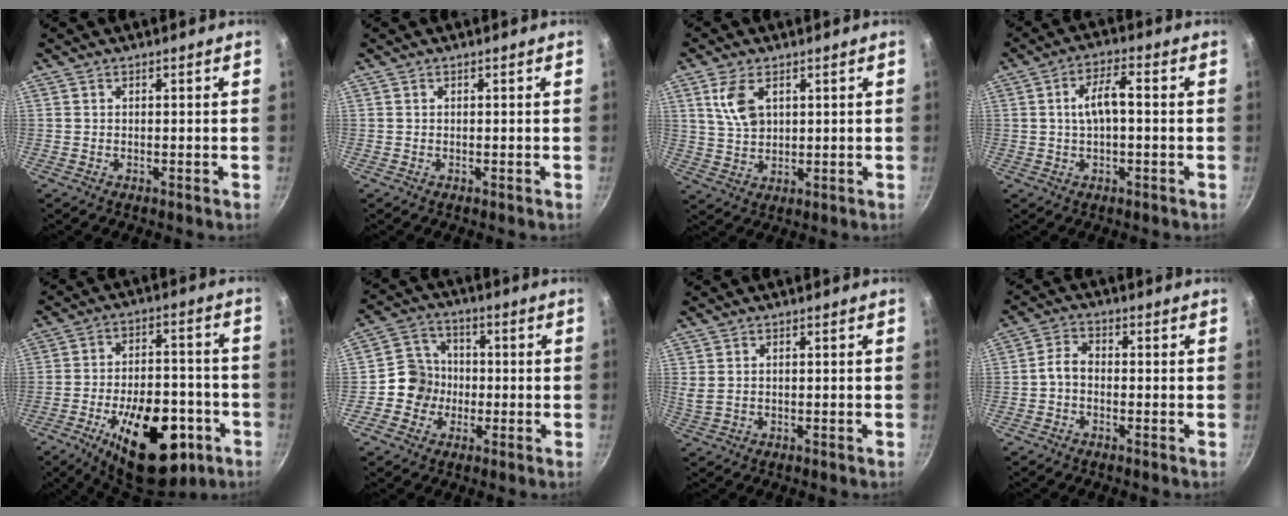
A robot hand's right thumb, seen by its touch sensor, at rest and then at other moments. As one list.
[{"total": 0.0}, {"total": 7.1, "force": [2.9, 4.0, 5.0], "torque": [-0.090, -0.013, 0.061]}, {"total": 6.5, "force": [0.2, 2.8, 5.9], "torque": [-0.102, 0.026, 0.000]}, {"total": 21.5, "force": [-9.2, 11.1, 16.0], "torque": [-0.201, 0.042, -0.126]}, {"total": 8.0, "force": [-1.6, 7.4, 2.6], "torque": [-0.008, 0.023, -0.047]}, {"total": 1.8, "force": [0.3, 1.1, 1.4], "torque": [-0.027, -0.001, 0.011]}, {"total": 3.4, "force": [-1.1, 2.4, 2.2], "torque": [-0.041, 0.023, -0.031]}]